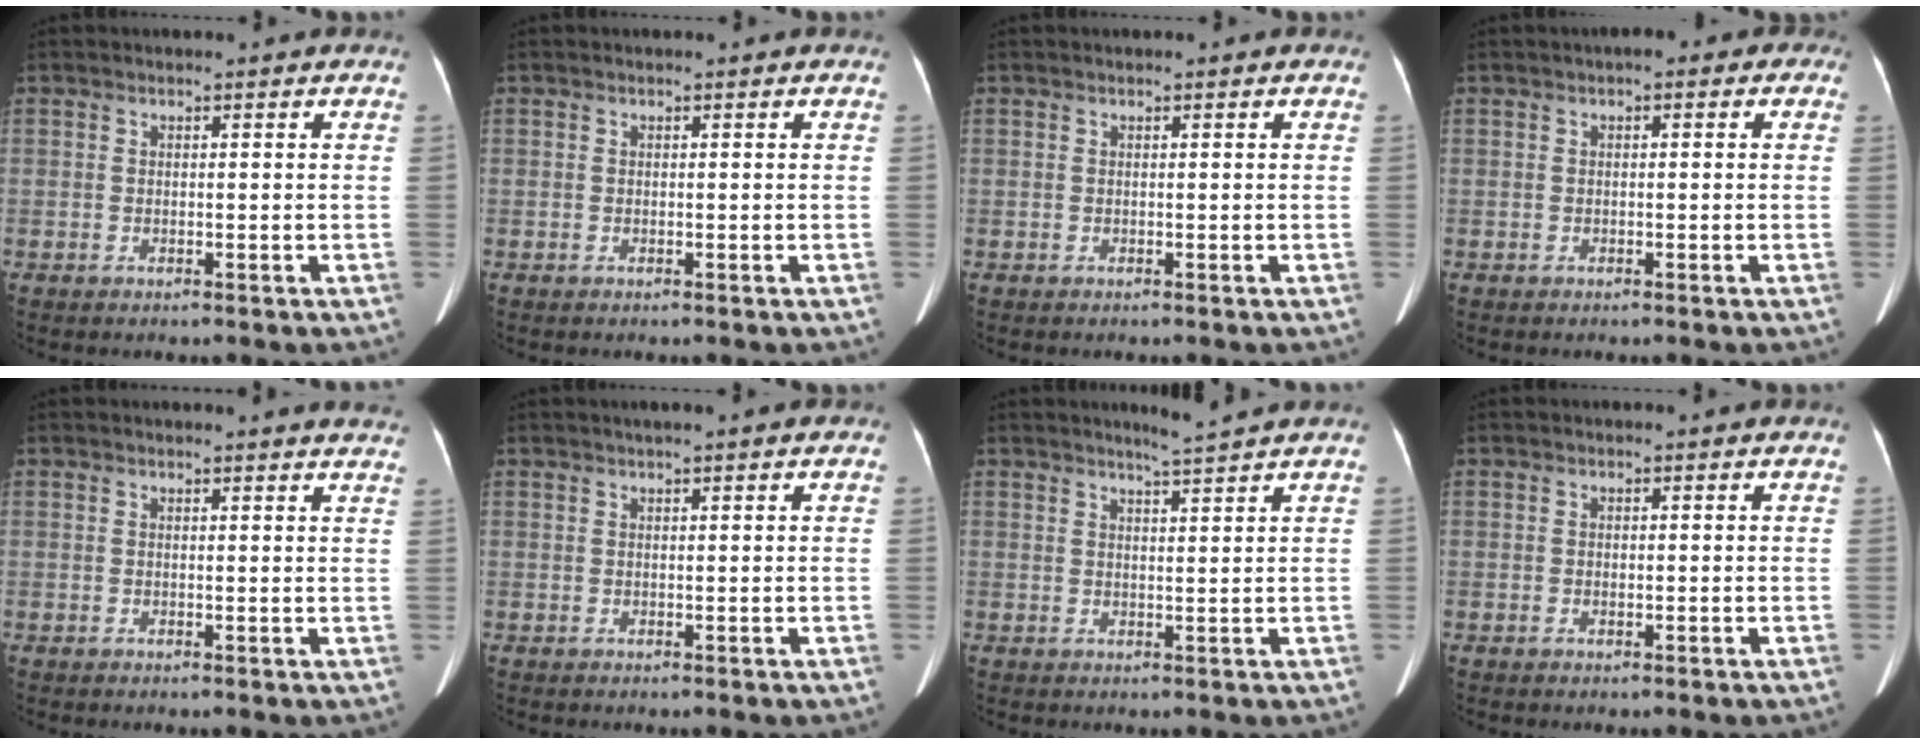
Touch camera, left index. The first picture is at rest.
{"total": 0.0}
{"total": 0.0}
{"total": 2.1, "force": [0.4, 1.3, 1.6], "torque": [-0.015, 0.013, -0.008]}
{"total": 6.7, "force": [6.6, 0.4, 1.5], "torque": [-0.007, -0.011, 0.042]}
{"total": 2.1, "force": [1.2, 0.2, 1.6], "torque": [-0.029, 0.016, 0.017]}
{"total": 2.4, "force": [2.1, -0.9, 0.6], "torque": [-0.014, -0.008, 0.041]}
{"total": 0.6, "force": [-0.2, 0.3, 0.5], "torque": [-0.013, -0.001, -0.001]}